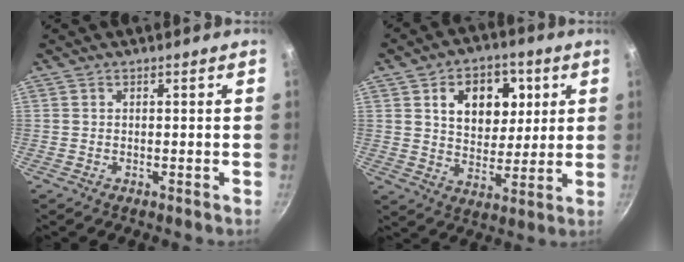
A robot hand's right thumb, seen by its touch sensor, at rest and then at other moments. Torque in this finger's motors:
{"motor_torque": [1.53, 1.89, 1.15, 0.85, 0.09]}